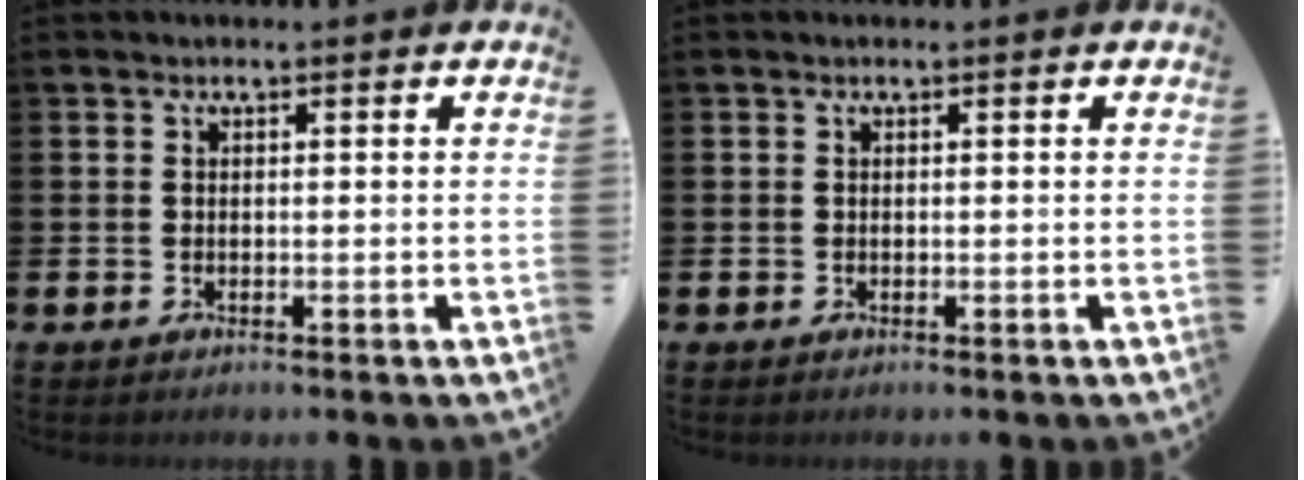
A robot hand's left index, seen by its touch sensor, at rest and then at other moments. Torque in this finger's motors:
{"motor_torque": [0.00, 0.00, 0.00, 0.00]}